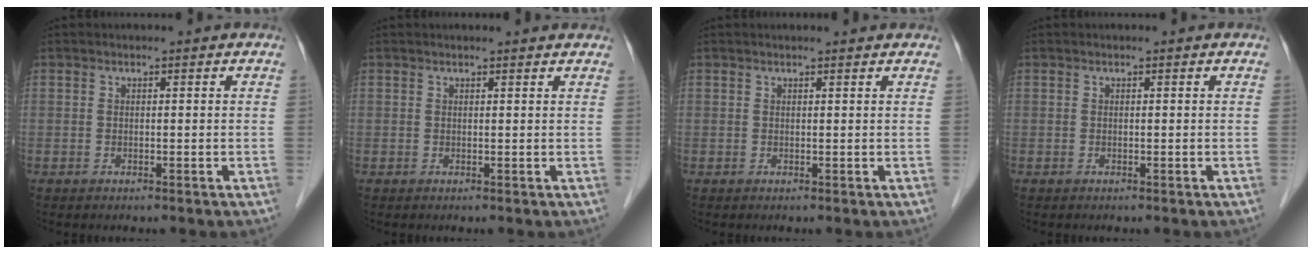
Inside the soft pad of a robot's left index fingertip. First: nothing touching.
{"total": 3.2, "force": [3.1, 0.2, 0.8], "torque": [-0.013, 0.009, 0.028]}
{"total": 2.6, "force": [2.4, 0.2, 0.8], "torque": [-0.013, 0.010, 0.024]}
{"total": 0.0}